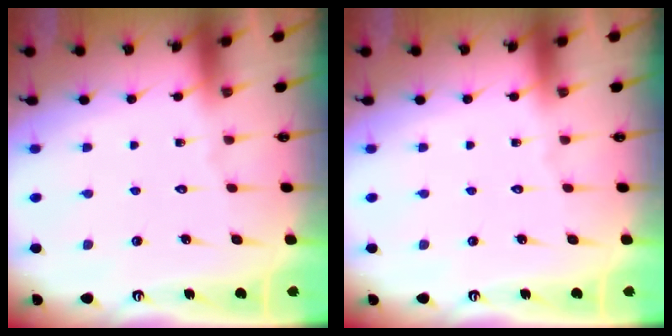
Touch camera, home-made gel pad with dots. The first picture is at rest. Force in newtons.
{"total": 0.0}